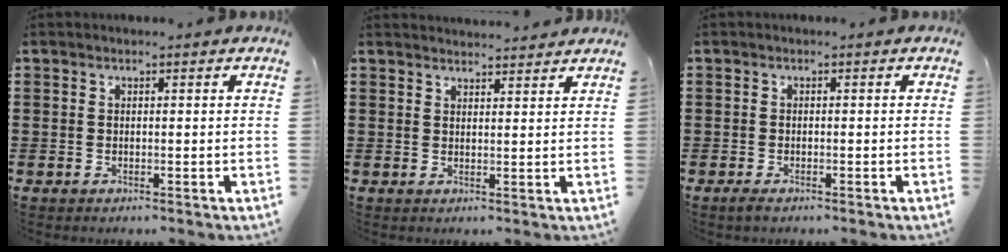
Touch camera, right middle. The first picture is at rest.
{"total": 2.2, "force": [2.2, -0.1, -0.2], "torque": [-0.002, -0.002, 0.043]}
{"total": 0.7, "force": [-0.5, 0.2, 0.4], "torque": [-0.010, -0.007, -0.009]}